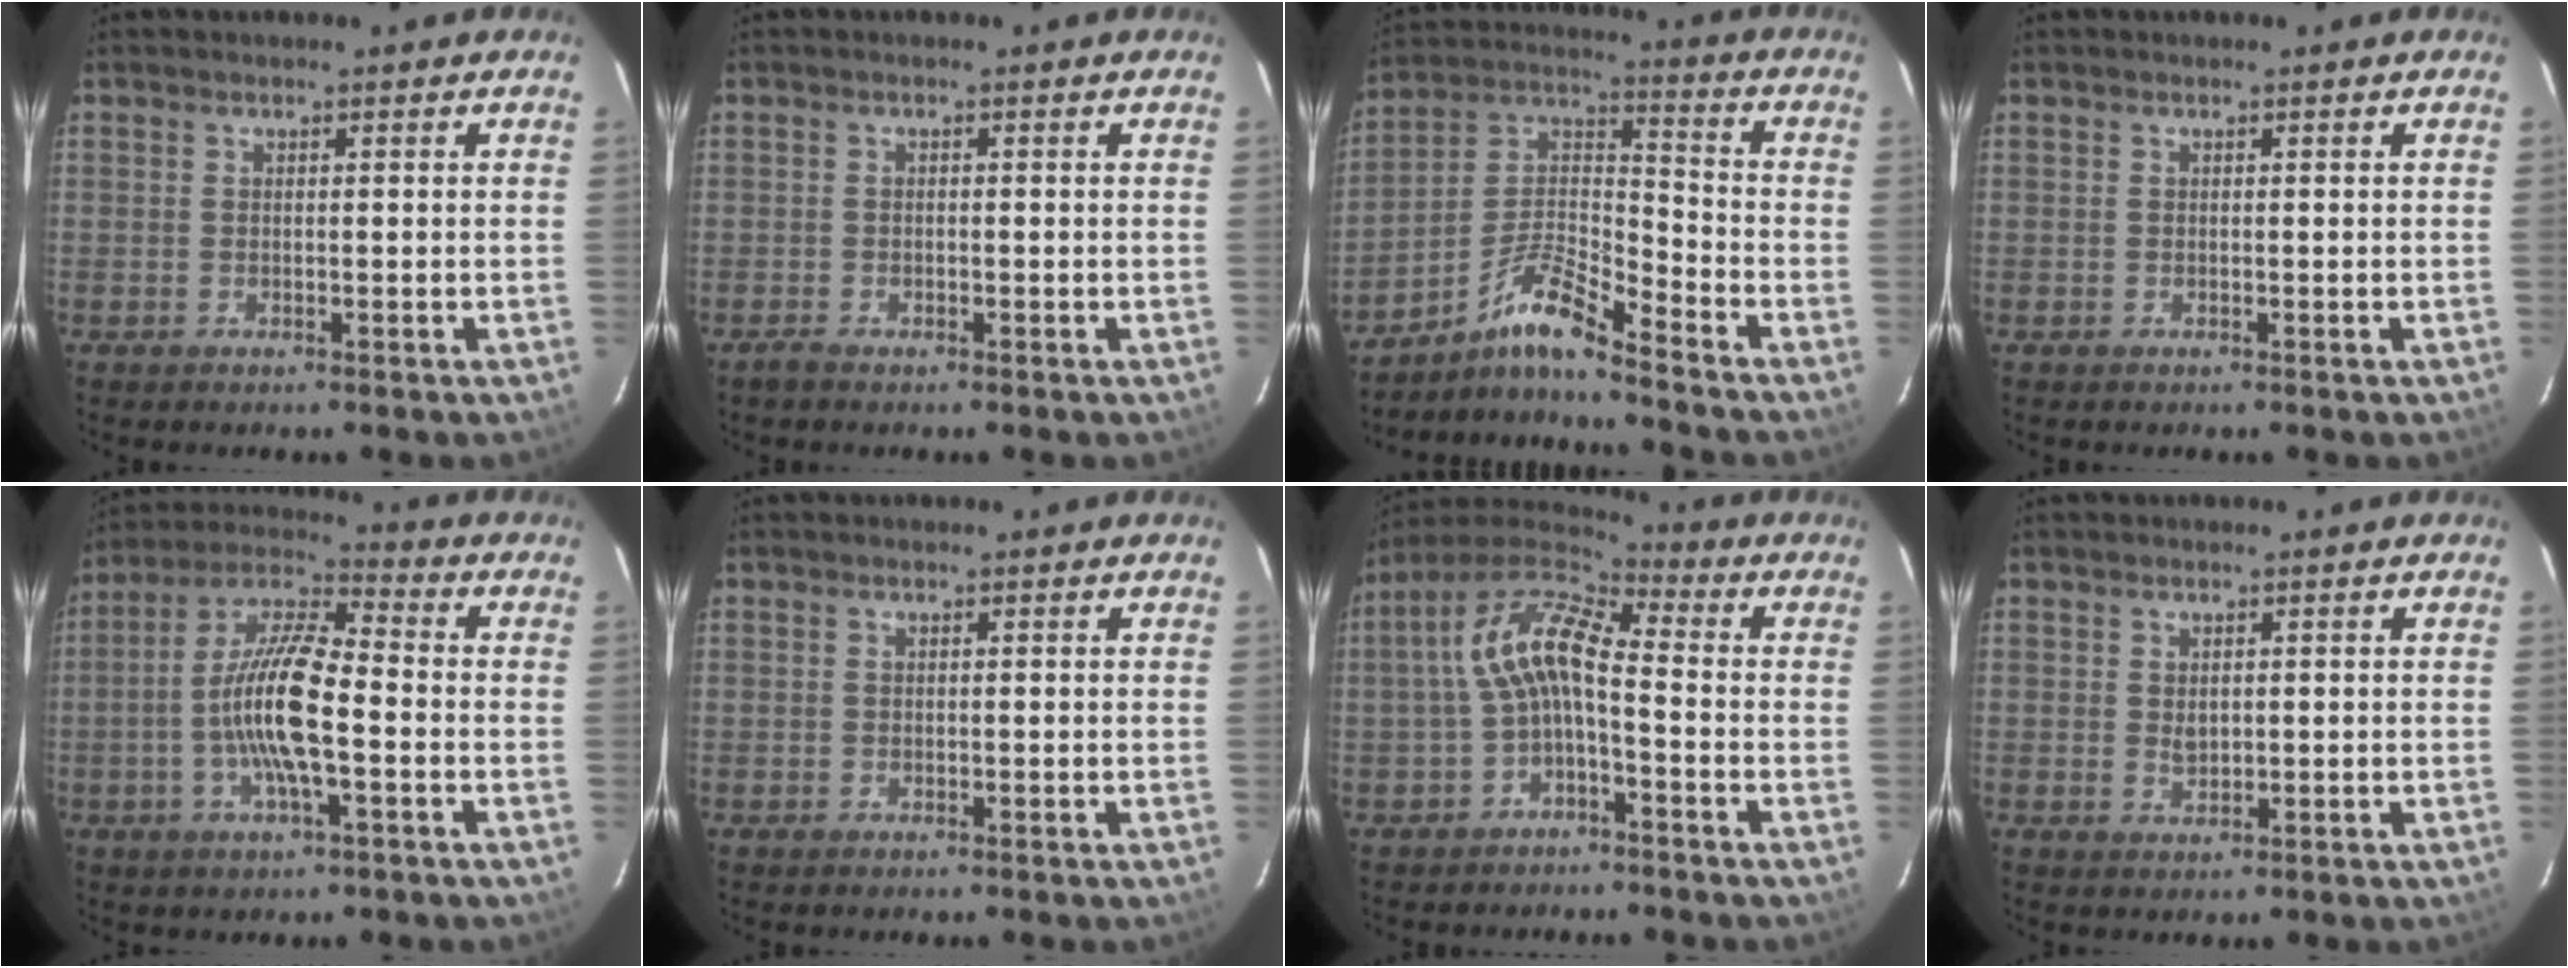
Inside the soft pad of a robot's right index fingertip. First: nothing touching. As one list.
[{"total": 2.2, "force": [-1.7, 0.8, 1.2], "torque": [-0.026, -0.004, -0.031]}, {"total": 9.9, "force": [-8.5, 0.1, 5.2], "torque": [-0.121, 0.029, -0.173]}, {"total": 0.0}, {"total": 13.8, "force": [-3.1, 3.6, 13.0], "torque": [-0.260, 0.005, -0.065]}, {"total": 0.7, "force": [0.0, 0.7, 0.1], "torque": [0.000, 0.001, 0.002]}, {"total": 10.5, "force": [-1.9, 4.2, 9.5], "torque": [-0.198, 0.021, -0.036]}, {"total": 2.3, "force": [0.3, 1.6, 1.6], "torque": [-0.022, 0.002, 0.009]}]